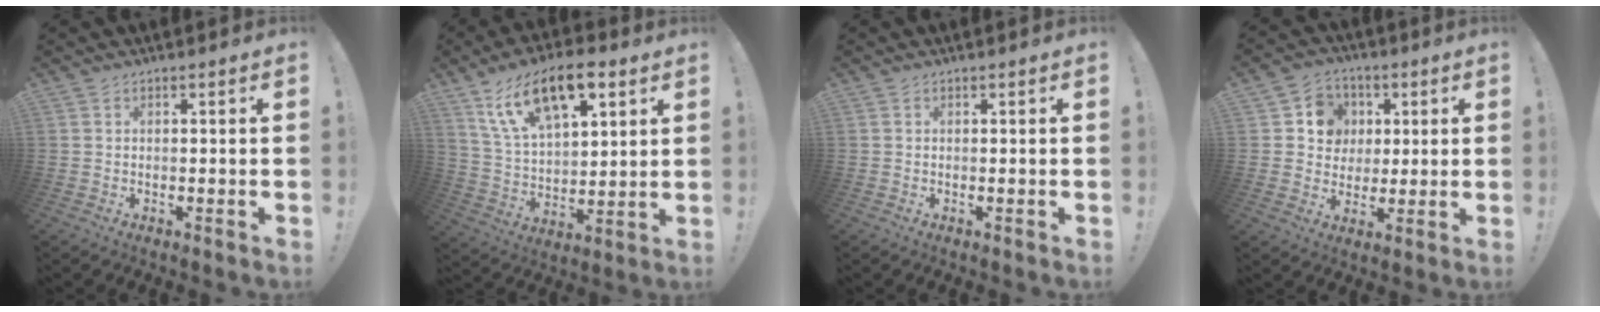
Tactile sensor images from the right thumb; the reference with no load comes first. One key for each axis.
{"total": 17.4, "fx": 10.1, "fy": 8.6, "fz": 11.2, "tx": -0.196, "ty": -0.044, "tz": 0.182}
{"total": 0.0}
{"total": 9.6, "fx": 2.0, "fy": 8.9, "fz": 2.7, "tx": -0.029, "ty": -0.008, "tz": 0.044}